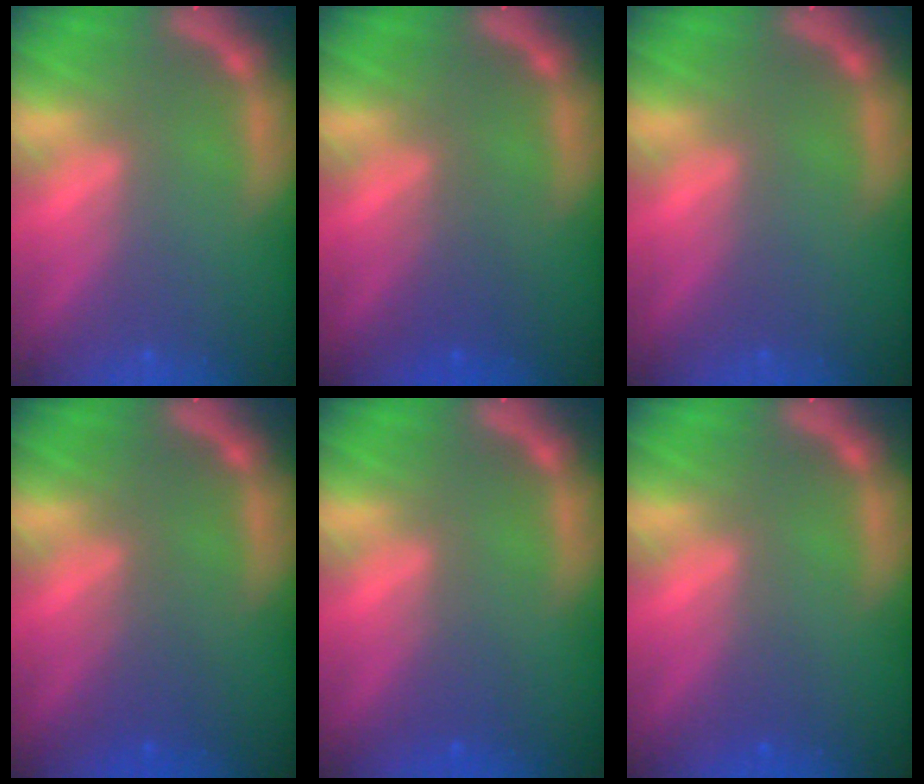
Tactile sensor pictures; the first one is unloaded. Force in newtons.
{"total": 2.0}
{"total": 0.0}
{"total": 2.0}
{"total": 1.5}
{"total": 1.0}